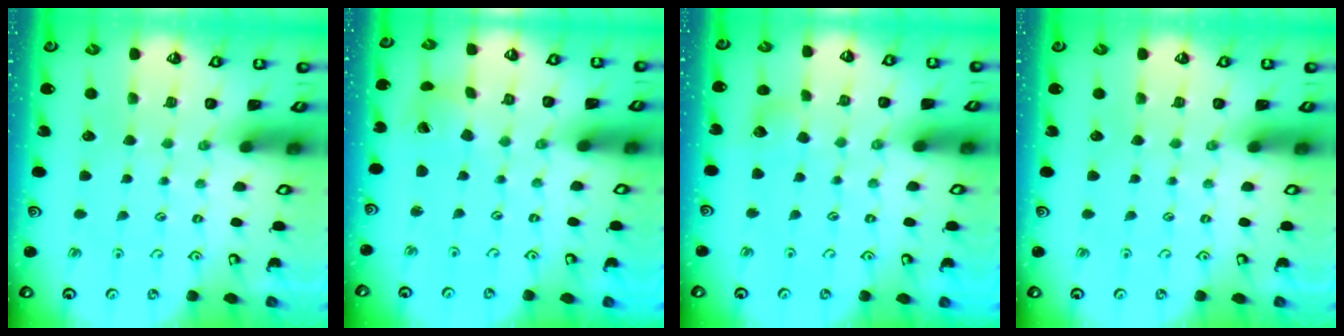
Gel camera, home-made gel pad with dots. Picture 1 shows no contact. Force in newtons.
{"total": 1.5, "press": 1.5, "slide": 0.2}
{"total": 4.8, "press": 4.8, "slide": 0.4}
{"total": 0.0}